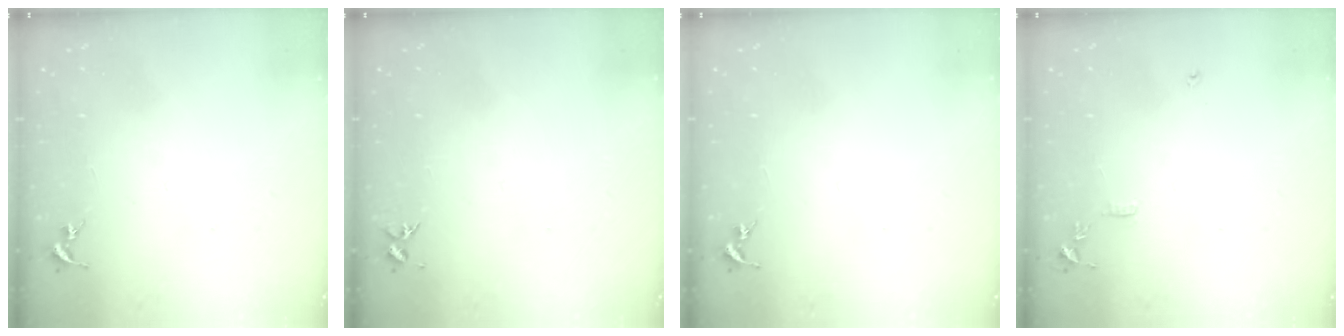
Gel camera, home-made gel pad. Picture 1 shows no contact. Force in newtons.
{"total": 3.3, "press": 3.3, "slide": 0.4}
{"total": 0.0}
{"total": 7.8, "press": 7.8, "slide": 0.8}